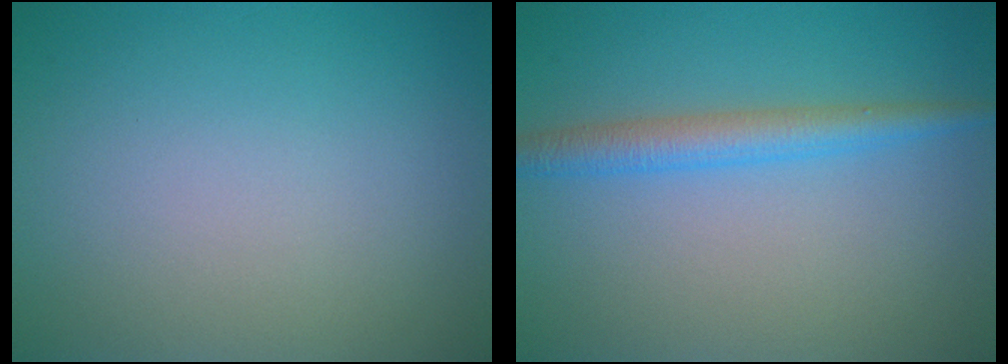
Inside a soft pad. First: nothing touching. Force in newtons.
{"total": 3.0, "press": 3.0, "slide": 0.1}